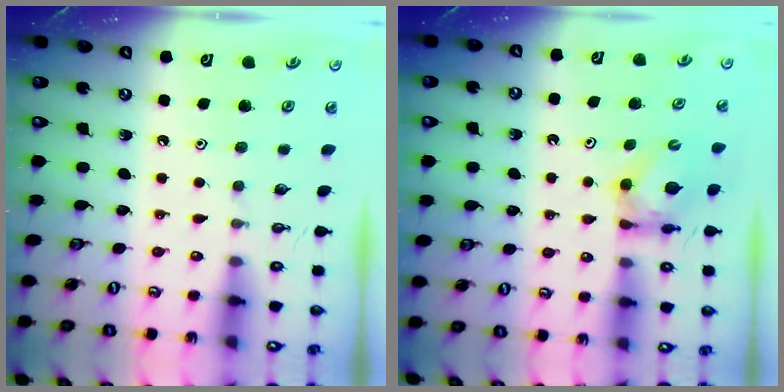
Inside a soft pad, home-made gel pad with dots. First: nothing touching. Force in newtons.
{"total": 6.1, "press": 6.0, "slide": 0.5}